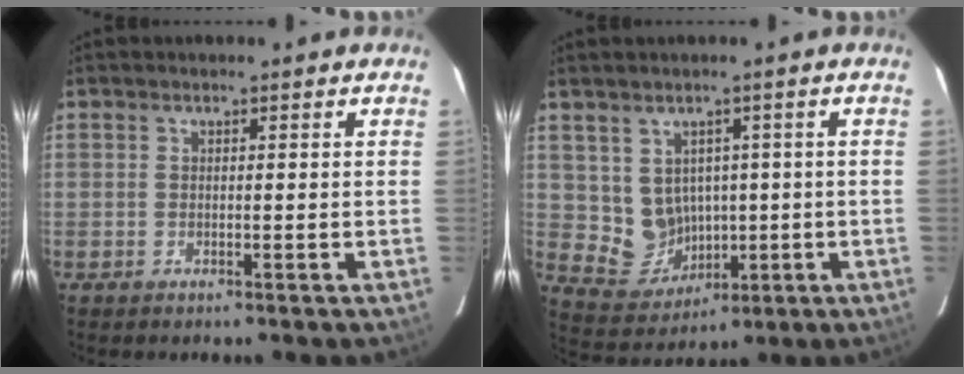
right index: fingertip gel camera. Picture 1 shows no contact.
{"total": 6.8, "force": [0.7, 6.2, 2.6], "torque": [-0.048, 0.011, 0.035]}